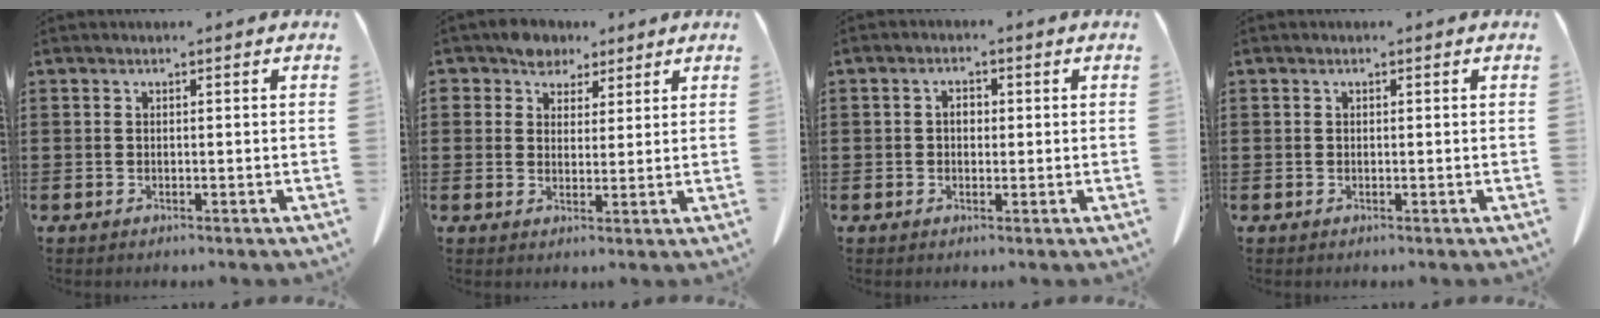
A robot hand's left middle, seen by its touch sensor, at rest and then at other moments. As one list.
[{"total": 4.4, "force": [3.4, 2.7, 0.6], "torque": [-0.030, 0.006, 0.067]}, {"total": 2.0, "force": [0.2, 1.3, 1.5], "torque": [-0.031, 0.007, 0.003]}, {"total": 0.0}]